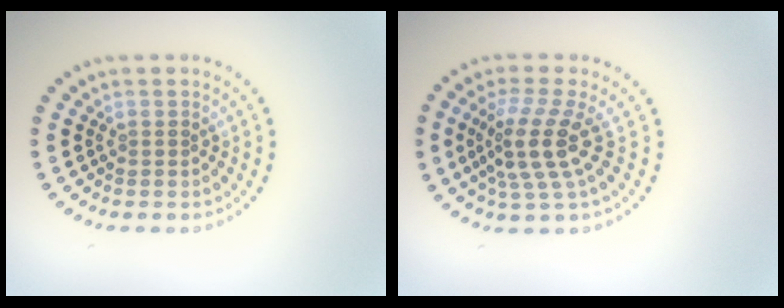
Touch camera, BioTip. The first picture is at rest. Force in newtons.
{"total": 4.2, "press": 3.2, "slide": 2.8}